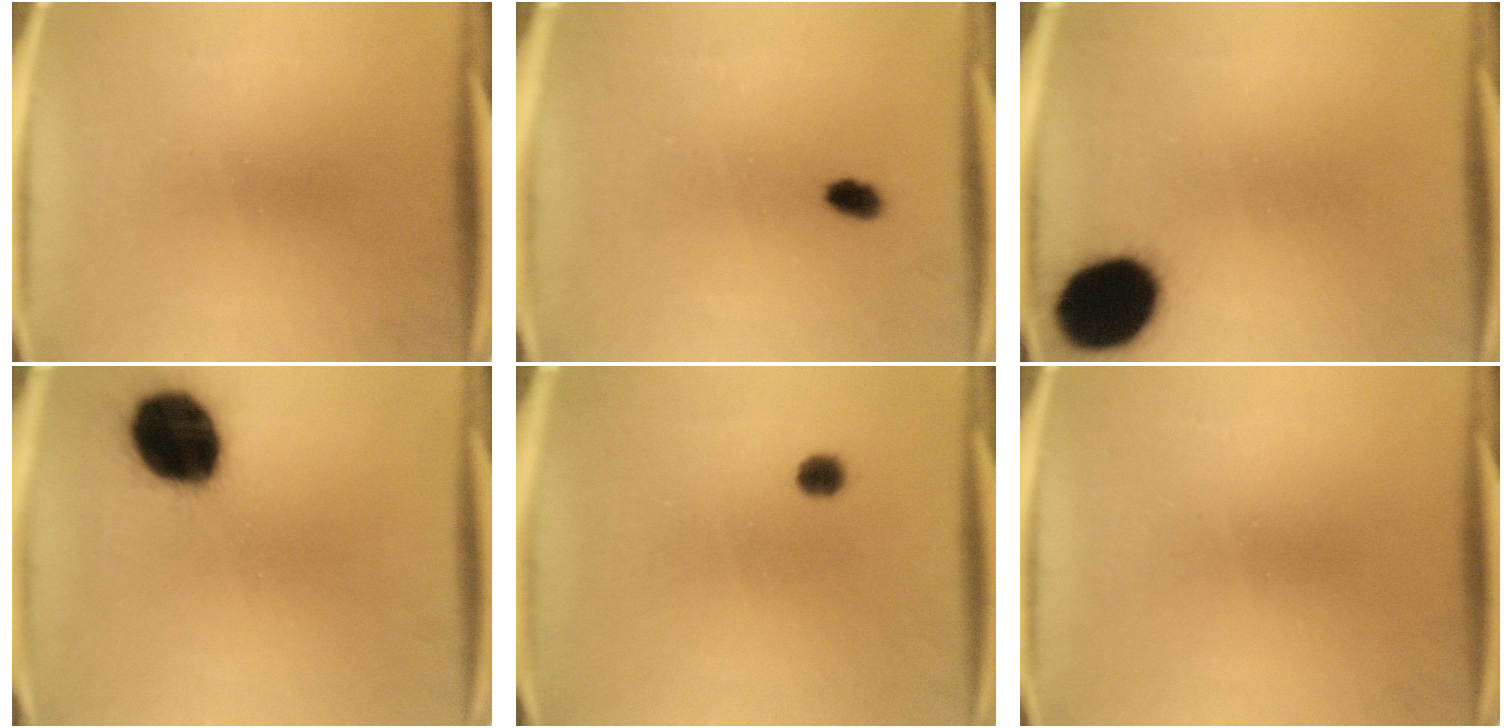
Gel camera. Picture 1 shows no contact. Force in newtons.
{"total": 2.3}
{"total": 18.3}
{"total": 18.5}
{"total": 1.9}
{"total": 0.0}